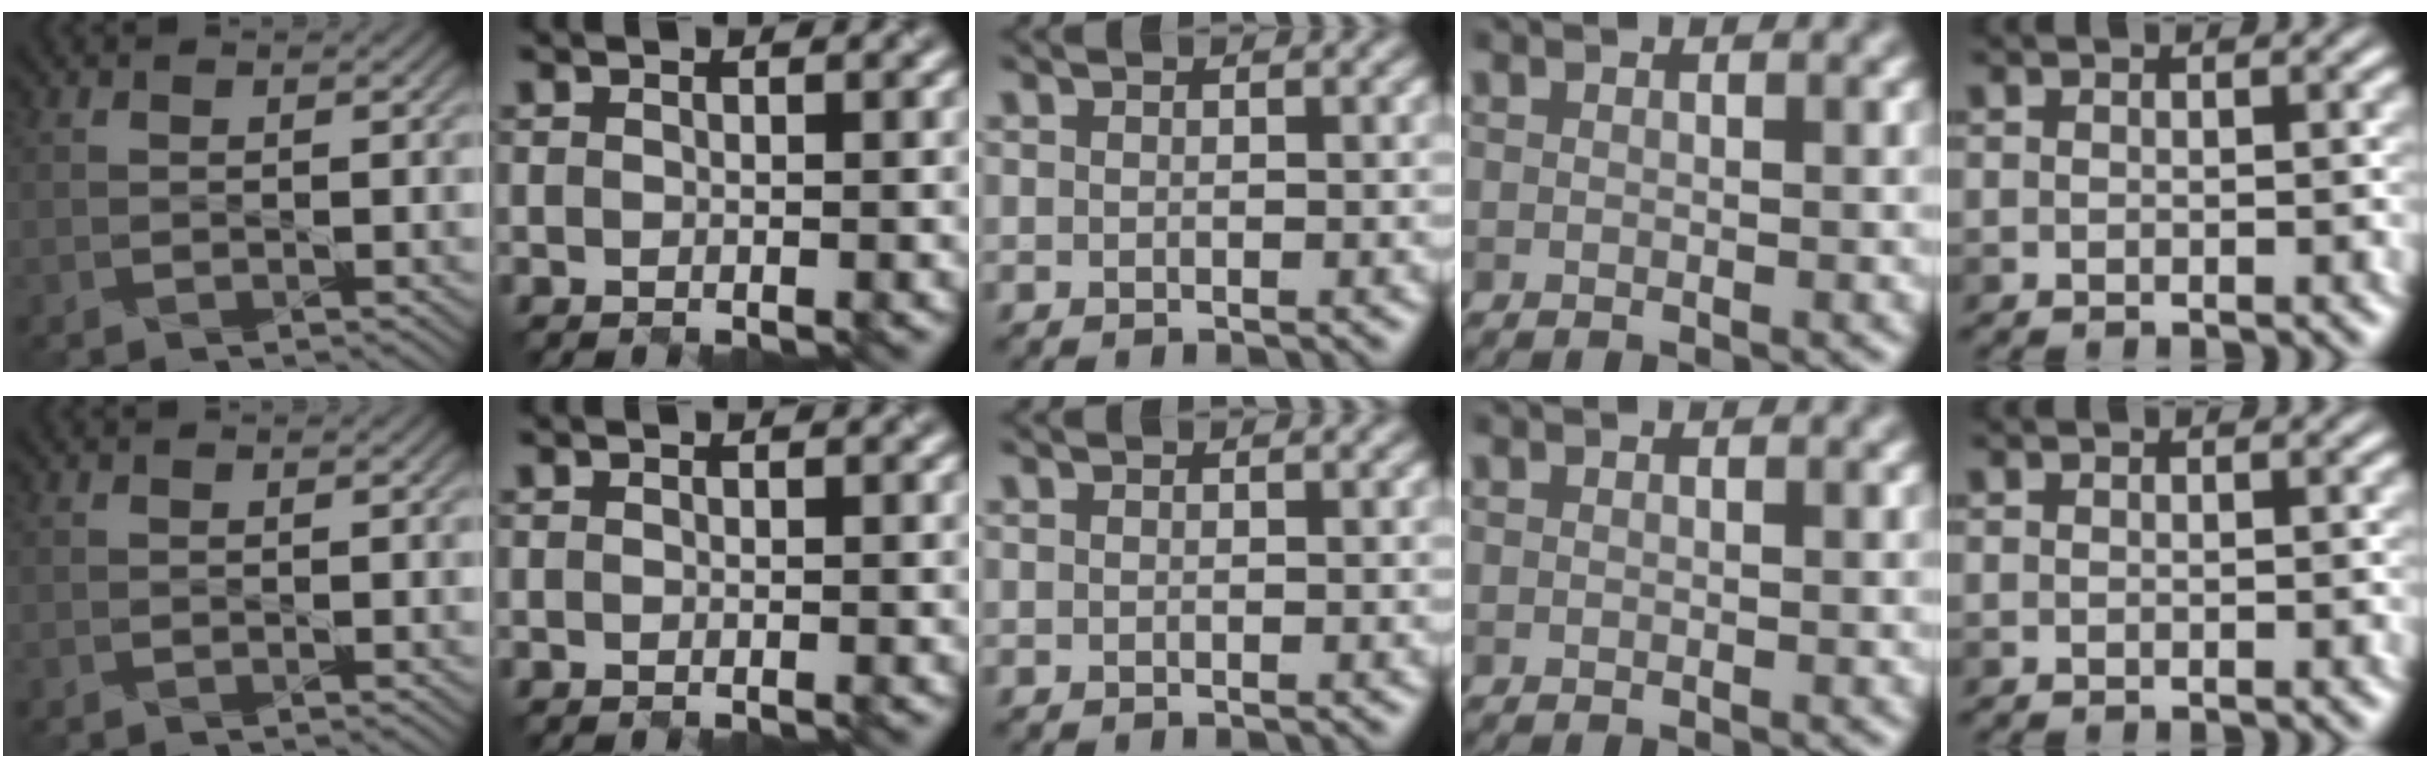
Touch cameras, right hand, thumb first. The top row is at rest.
{}